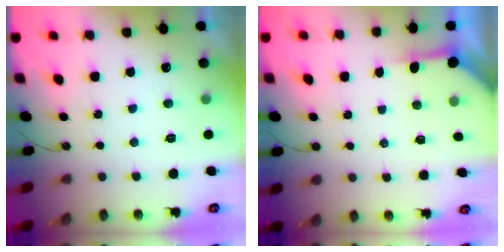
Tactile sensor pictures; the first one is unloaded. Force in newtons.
{"total": 4.0, "press": 4.0, "slide": 0.5}